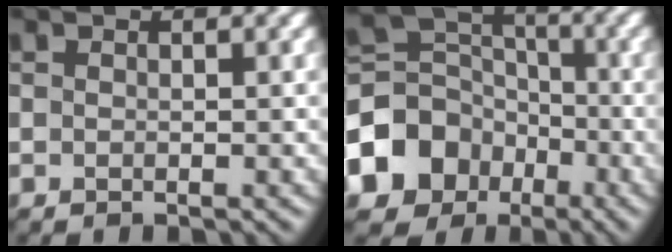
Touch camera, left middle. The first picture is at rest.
{"total": 9.6, "force": [-4.5, 7.6, 3.7], "torque": [-0.101, -0.002, -0.093]}